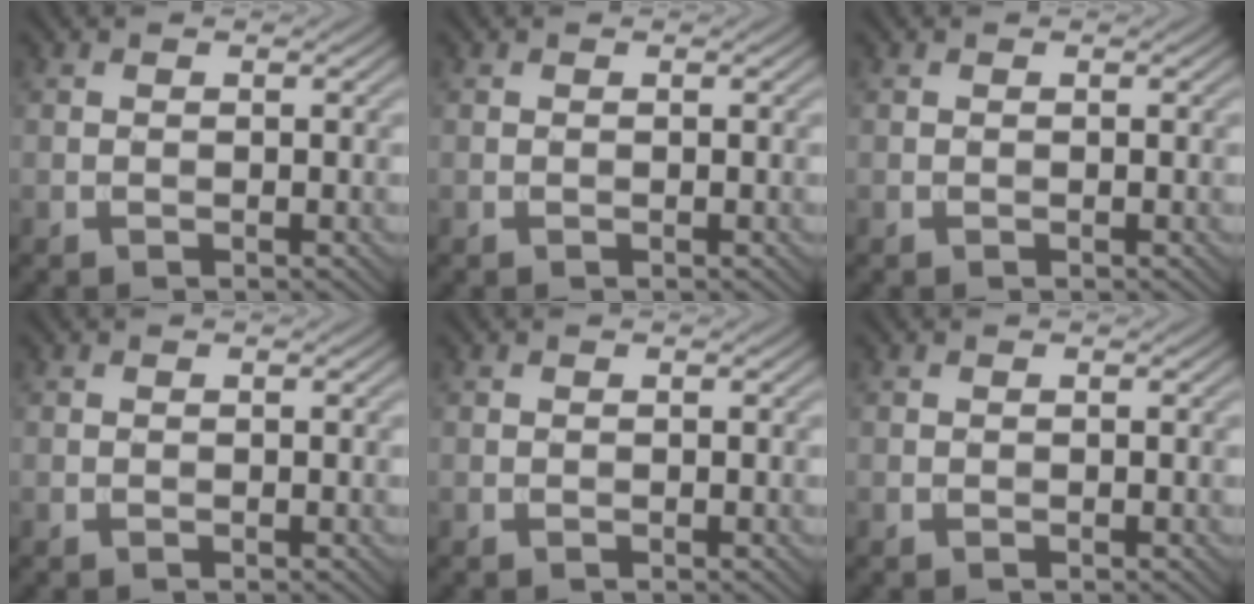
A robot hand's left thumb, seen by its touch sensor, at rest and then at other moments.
{"total": 0.0}
{"total": 0.0}
{"total": 0.0}
{"total": 0.0}
{"total": 0.0}